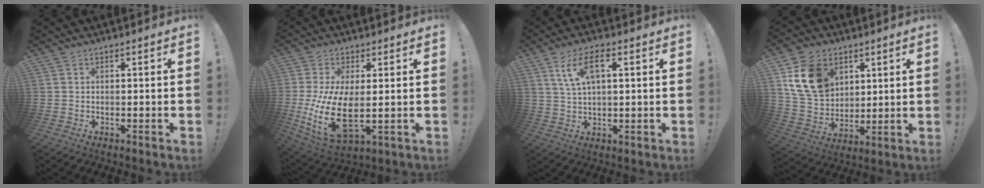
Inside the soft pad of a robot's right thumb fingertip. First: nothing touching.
{"total": 14.1, "force": [-0.4, 6.6, 12.5], "torque": [-0.248, -0.018, -0.002]}
{"total": 8.7, "force": [3.6, 3.3, 7.2], "torque": [-0.132, 0.005, 0.065]}
{"total": 16.4, "force": [6.7, 12.1, 8.8], "torque": [-0.165, -0.019, 0.136]}